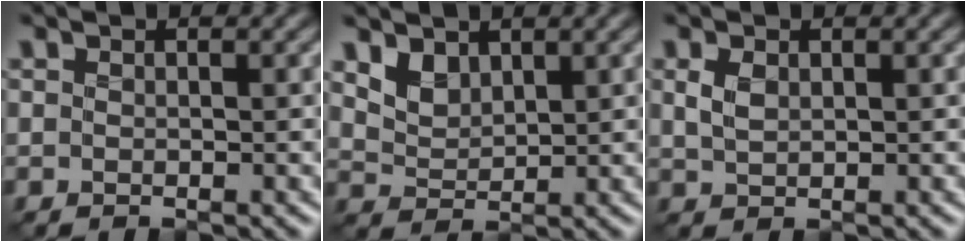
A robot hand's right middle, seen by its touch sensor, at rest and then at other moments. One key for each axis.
{"total": 2.3, "fx": 1.5, "fy": 1.4, "fz": 1.1, "tx": -0.031, "ty": -0.008, "tz": 0.033}
{"total": 1.4, "fx": 0.4, "fy": 0.9, "fz": 1.0, "tx": -0.030, "ty": -0.003, "tz": 0.013}